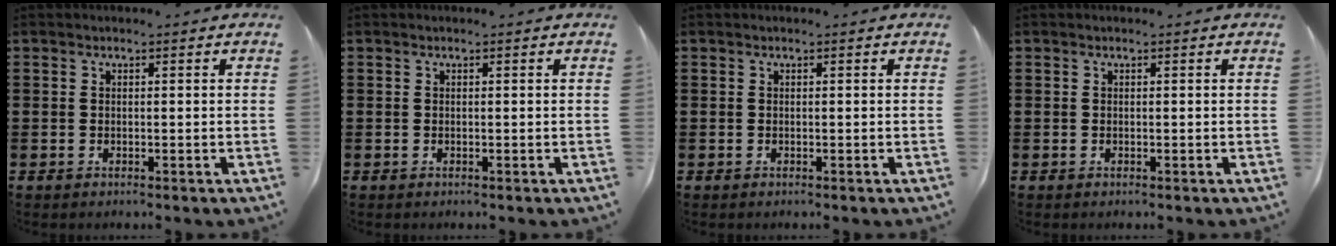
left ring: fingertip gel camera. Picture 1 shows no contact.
{"total": 0.0}
{"total": 0.0}
{"total": 0.0}